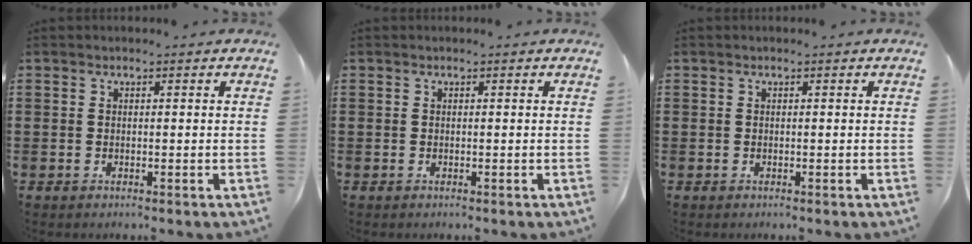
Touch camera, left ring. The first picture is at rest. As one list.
[{"total": 0.0}, {"total": 0.0}]